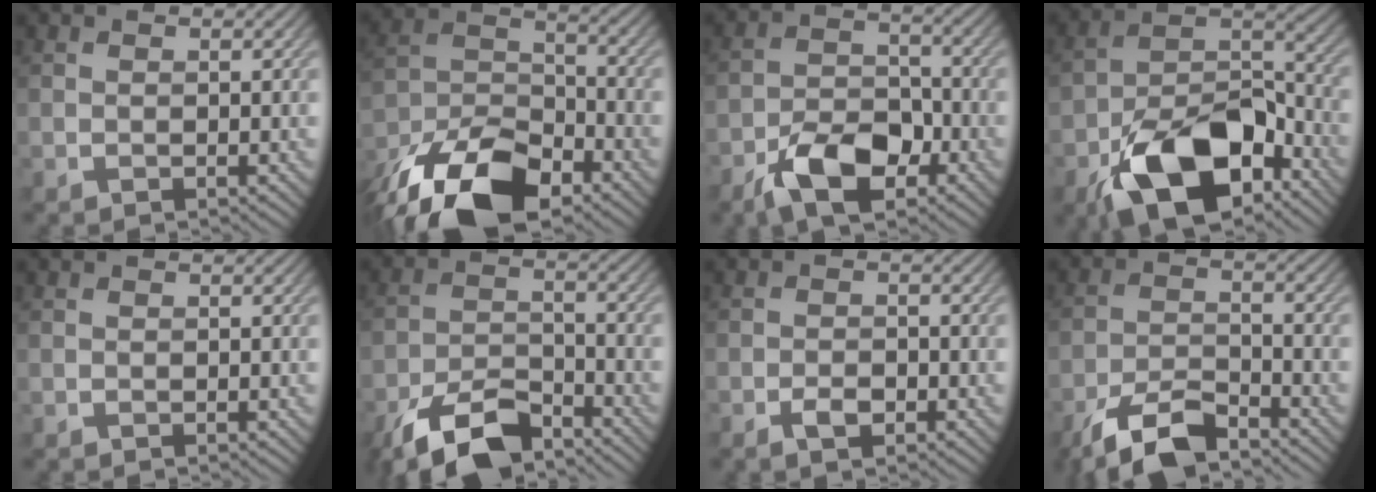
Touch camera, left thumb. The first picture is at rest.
{"total": 15.1, "force": [-10.3, 7.1, 8.5], "torque": [-0.192, -0.021, -0.189]}
{"total": 8.8, "force": [-5.2, 4.5, 5.5], "torque": [-0.097, 0.000, -0.104]}
{"total": 15.8, "force": [-9.1, 8.1, 10.0], "torque": [-0.183, -0.022, -0.169]}
{"total": 0.0}
{"total": 10.2, "force": [-7.5, 4.0, 5.6], "torque": [-0.101, -0.003, -0.149]}
{"total": 2.3, "force": [-1.3, 1.1, 1.5], "torque": [-0.026, 0.000, -0.026]}
{"total": 8.2, "force": [-6.2, 2.7, 4.6], "torque": [-0.086, -0.001, -0.125]}